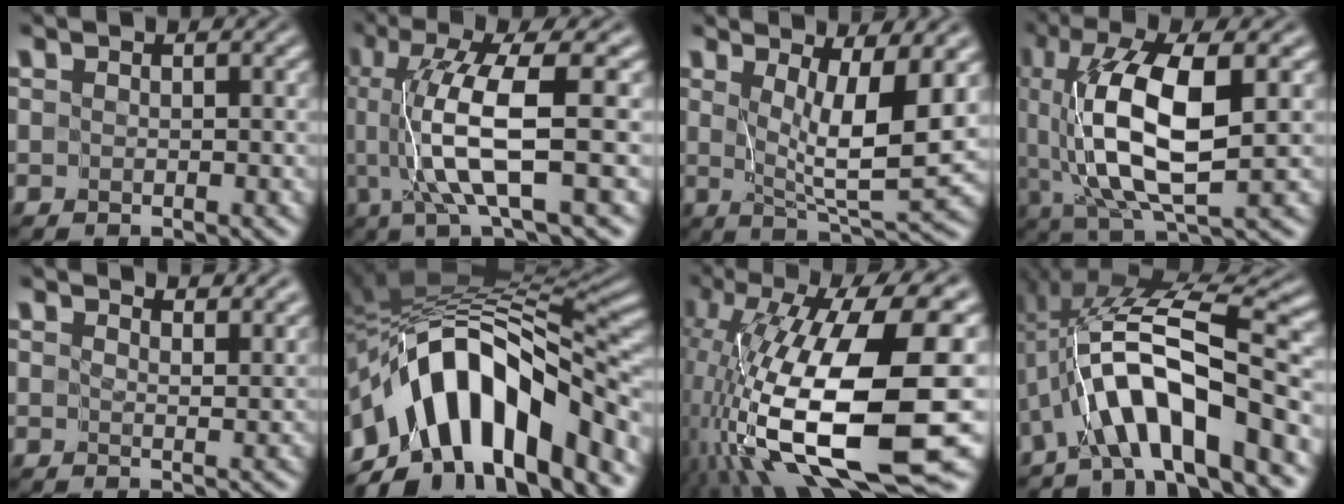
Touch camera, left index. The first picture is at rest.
{"total": 8.3, "force": [0.0, 1.7, 8.1], "torque": [-0.147, -0.002, 0.005]}
{"total": 7.1, "force": [1.8, 1.6, 6.7], "torque": [-0.115, -0.014, 0.038]}
{"total": 10.0, "force": [0.8, 3.5, 9.3], "torque": [-0.183, -0.002, 0.018]}
{"total": 5.2, "force": [4.7, 1.0, 1.9], "torque": [-0.013, 0.008, 0.044]}
{"total": 12.6, "force": [-5.8, 6.1, 9.4], "torque": [-0.131, 0.015, -0.101]}
{"total": 16.2, "force": [-2.7, 5.4, 15.1], "torque": [-0.290, 0.002, -0.044]}
{"total": 9.7, "force": [-3.3, 2.6, 8.7], "torque": [-0.149, 0.019, -0.065]}